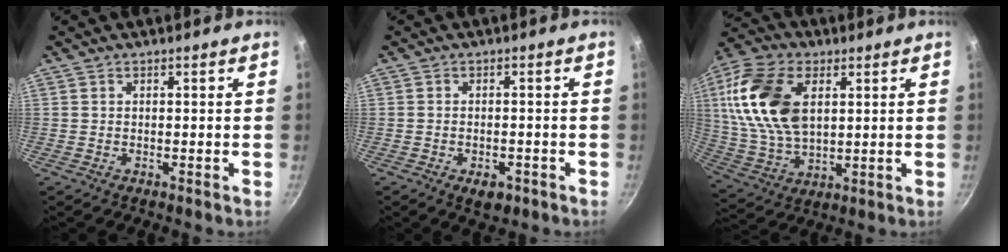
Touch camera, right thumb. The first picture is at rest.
{"total": 3.9, "force": [-1.9, 2.2, 2.6], "torque": [-0.032, 0.010, -0.022]}
{"total": 19.1, "force": [4.9, 11.6, 14.4], "torque": [-0.266, -0.004, 0.097]}